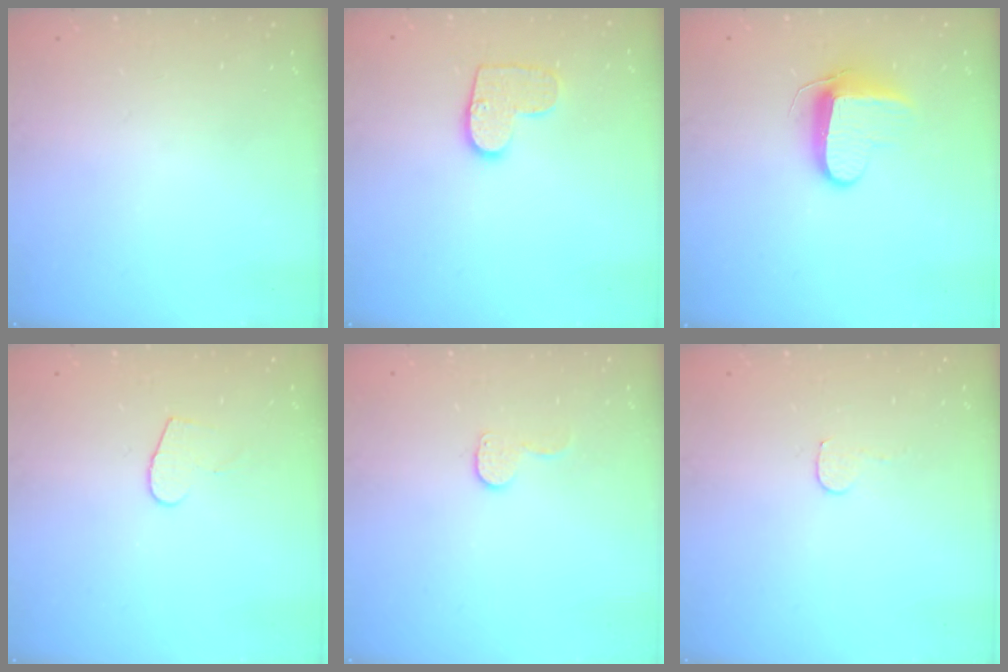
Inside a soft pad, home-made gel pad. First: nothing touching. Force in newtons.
{"total": 9.8, "press": 9.8, "slide": 0.4}
{"total": 9.8, "press": 9.7, "slide": 1.1}
{"total": 5.8, "press": 5.8, "slide": 0.4}
{"total": 6.0, "press": 5.9, "slide": 0.5}
{"total": 4.1, "press": 4.1, "slide": 0.3}